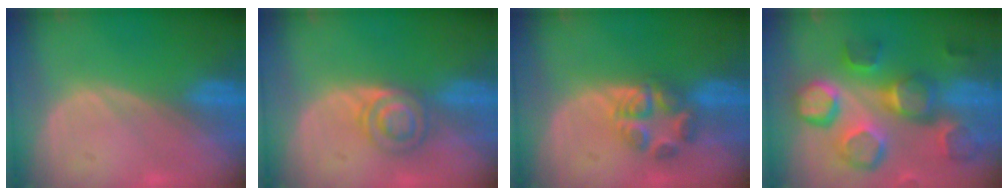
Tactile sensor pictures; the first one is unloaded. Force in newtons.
{"total": 4.5, "press": 4.5, "slide": 0.4}
{"total": 5.6, "press": 5.5, "slide": 1.1}
{"total": 12.7, "press": 11.2, "slide": 6.0}